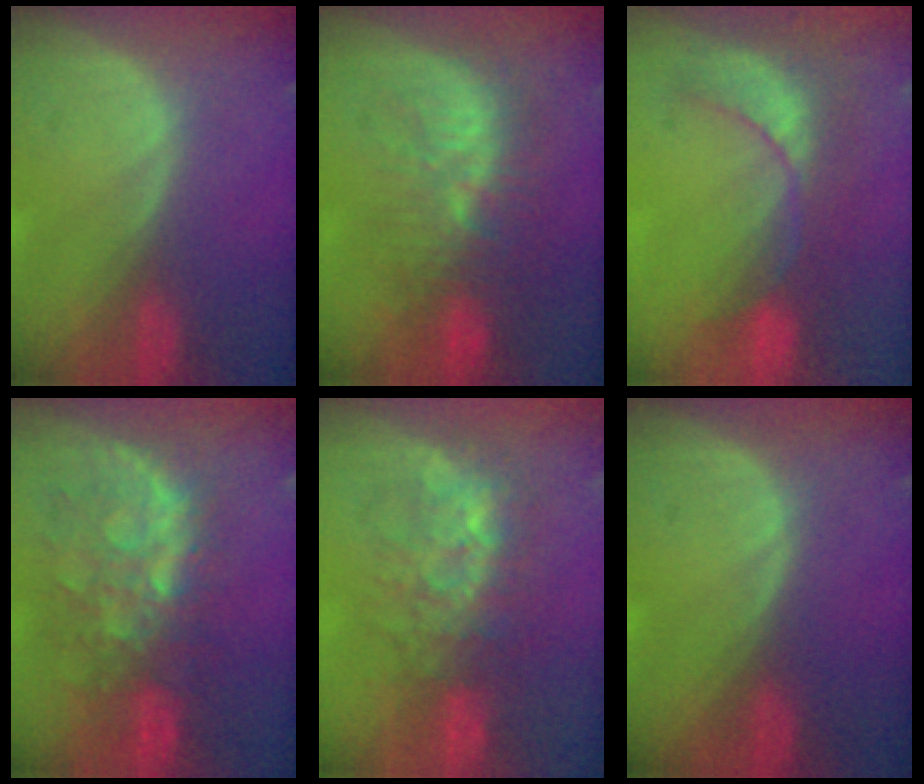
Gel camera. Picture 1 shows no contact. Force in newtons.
{"total": 9.5, "press": 9.1, "slide": 2.8}
{"total": 8.9, "press": 7.7, "slide": 4.5}
{"total": 9.5, "press": 8.8, "slide": 3.6}
{"total": 7.7, "press": 7.5, "slide": 1.6}
{"total": 0.0}